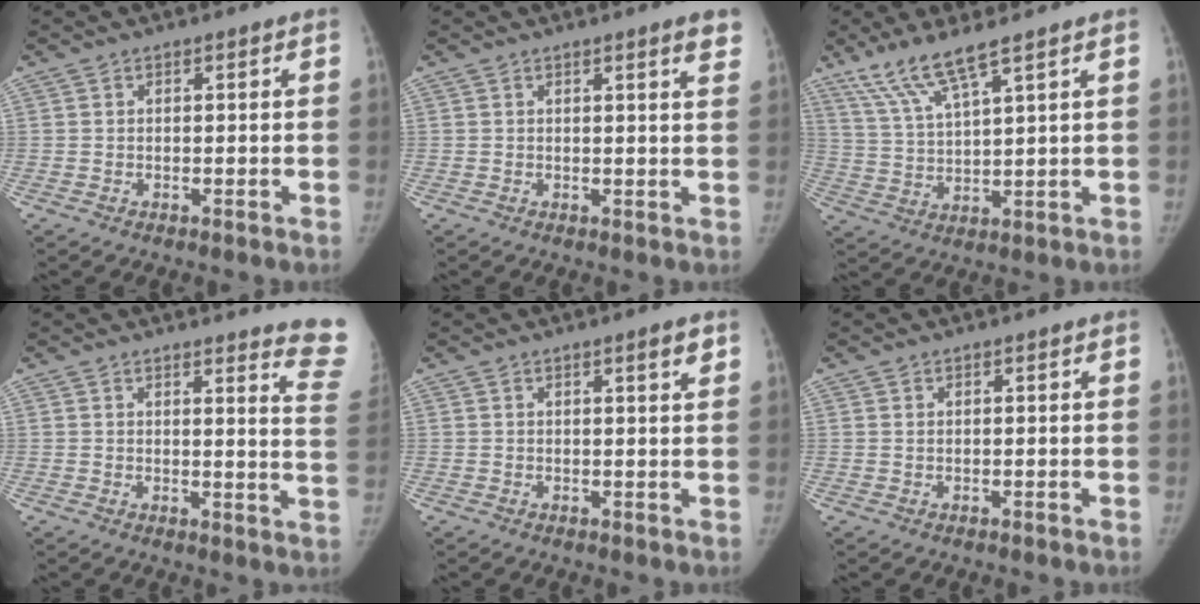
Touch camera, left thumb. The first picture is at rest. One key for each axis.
{"total": 3.5, "fx": 2.4, "fy": 0.2, "fz": 2.6, "tx": -0.022, "ty": -0.006, "tz": 0.026}
{"total": 8.5, "fx": 6.2, "fy": 0.8, "fz": 5.8, "tx": -0.121, "ty": -0.027, "tz": 0.135}
{"total": 11.0, "fx": 10.3, "fy": 0.4, "fz": 3.8, "tx": -0.016, "ty": -0.115, "tz": 0.085}
{"total": 2.3, "fx": 1.3, "fy": 0.2, "fz": 1.8, "tx": -0.019, "ty": -0.005, "tz": 0.018}
{"total": 0.0}